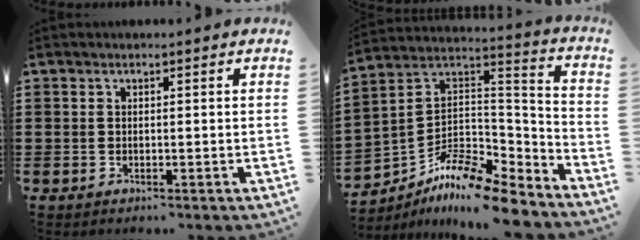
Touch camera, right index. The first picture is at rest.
{"total": 10.8, "force": [-9.3, 2.8, 4.7], "torque": [-0.096, 0.013, -0.184]}